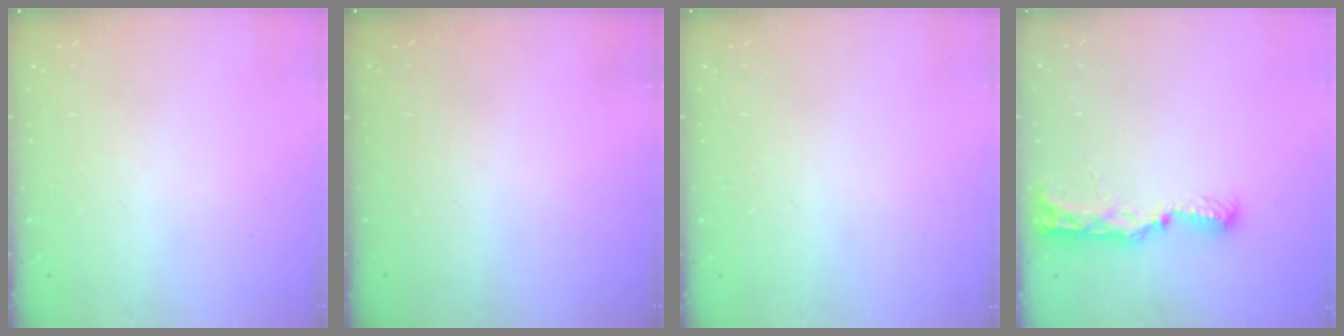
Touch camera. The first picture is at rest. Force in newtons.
{"total": 0.0}
{"total": 1.0, "press": 0.8, "slide": 0.6}
{"total": 9.6, "press": 9.3, "slide": 2.4}